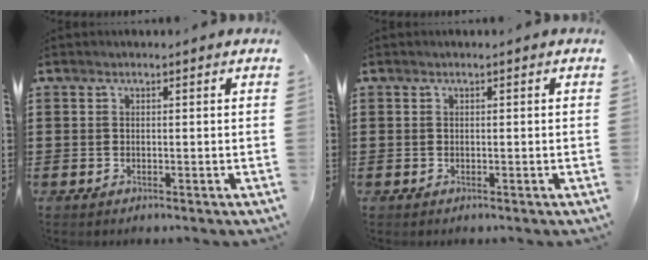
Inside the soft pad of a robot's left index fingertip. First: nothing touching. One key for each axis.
{"total": 0.0}